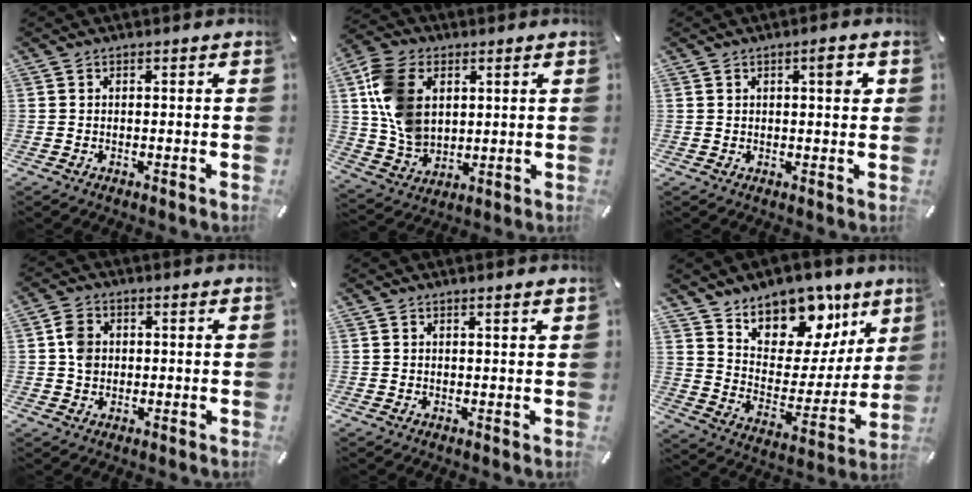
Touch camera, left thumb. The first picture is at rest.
{"total": 13.0, "force": [3.3, 9.7, 8.0], "torque": [-0.183, 0.007, 0.061]}
{"total": 3.7, "force": [1.4, 1.2, 3.2], "torque": [-0.043, -0.004, 0.016]}
{"total": 4.4, "force": [0.4, 3.6, 2.4], "torque": [-0.040, 0.007, 0.006]}
{"total": 1.1, "force": [0.9, -0.1, 0.6], "torque": [-0.011, -0.002, 0.016]}
{"total": 15.4, "force": [11.8, 8.8, 4.4], "torque": [-0.058, -0.110, 0.208]}